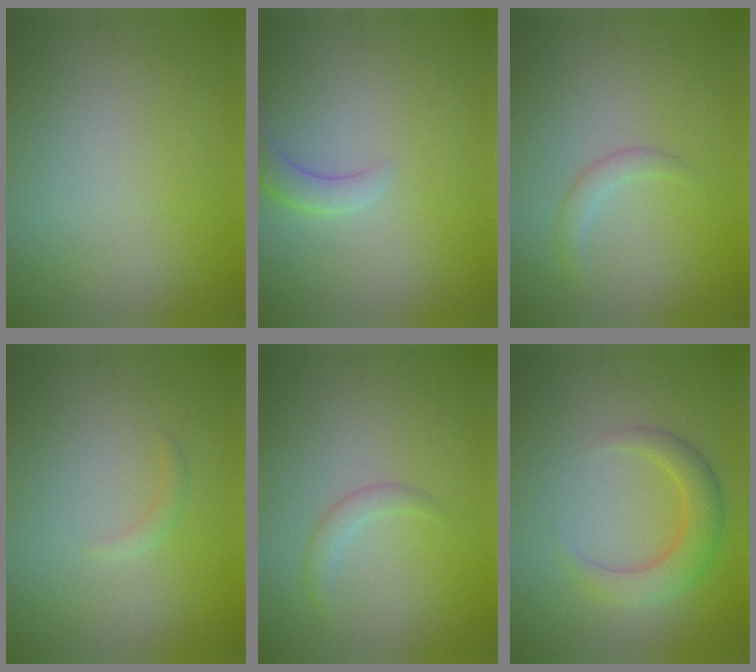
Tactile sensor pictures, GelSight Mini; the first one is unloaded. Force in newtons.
{"total": 2.1, "press": 2.1, "slide": 0.3}
{"total": 1.4, "press": 1.4, "slide": 0.0}
{"total": 0.7, "press": 0.7, "slide": 0.1}
{"total": 1.4, "press": 1.4, "slide": 0.0}
{"total": 3.6, "press": 3.6, "slide": 0.2}